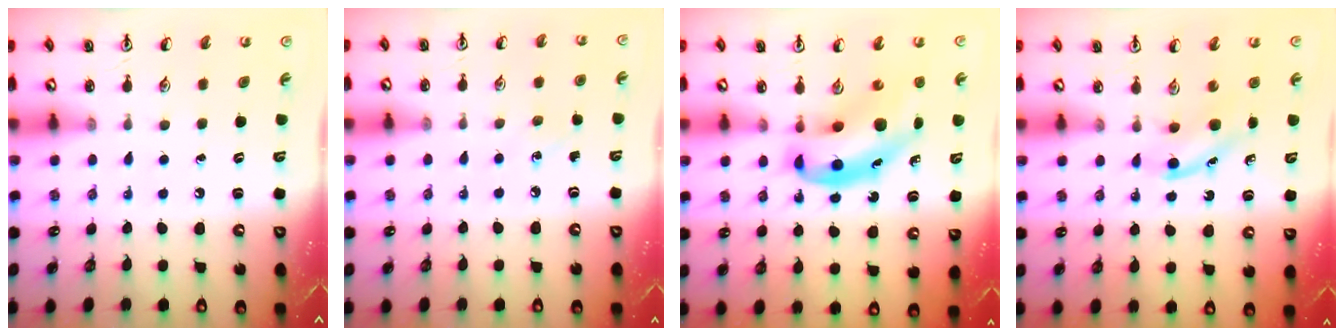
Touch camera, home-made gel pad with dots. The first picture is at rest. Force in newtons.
{"total": 3.0, "press": 2.8, "slide": 1.1}
{"total": 10.7, "press": 10.2, "slide": 3.1}
{"total": 4.1, "press": 3.9, "slide": 1.3}